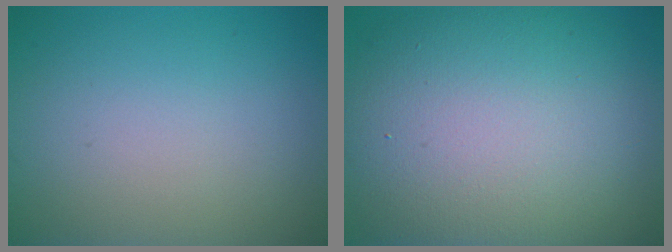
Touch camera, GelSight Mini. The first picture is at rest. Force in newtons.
{"total": 15.0, "press": 15.0, "slide": 0.7}